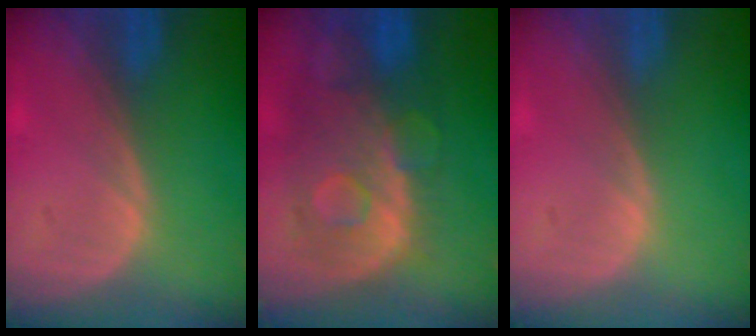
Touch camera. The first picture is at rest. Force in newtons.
{"total": 11.2, "press": 9.7, "slide": 5.5}
{"total": 0.0}